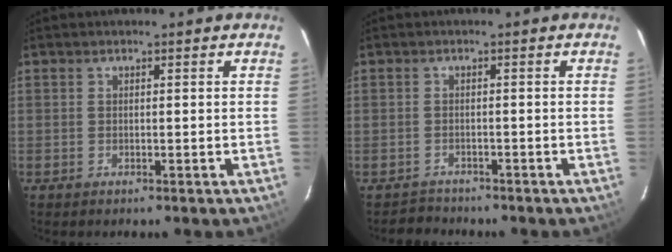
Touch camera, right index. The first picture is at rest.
{"total": 2.7, "force": [-2.1, 1.6, -0.6], "torque": [0.006, 0.015, -0.035]}